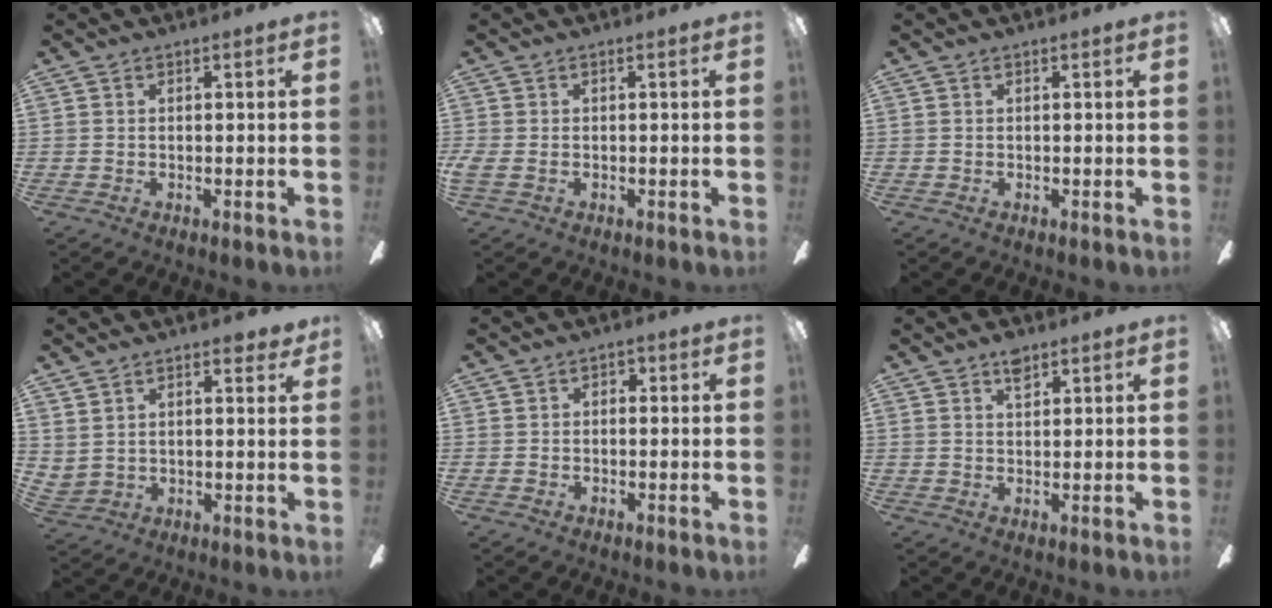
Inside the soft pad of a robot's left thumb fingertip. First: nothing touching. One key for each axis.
{"total": 2.0, "fx": -0.5, "fy": 0.8, "fz": 1.7, "tx": -0.038, "ty": 0.003, "tz": -0.010}
{"total": 0.0}
{"total": 4.9, "fx": 4.0, "fy": 2.5, "fz": 1.2, "tx": -0.019, "ty": -0.015, "tz": 0.075}
{"total": 1.5, "fx": -0.8, "fy": 1.2, "fz": 0.3, "tx": -0.004, "ty": 0.006, "tz": -0.017}
{"total": 3.3, "fx": 2.4, "fy": 1.5, "fz": 1.8, "tx": -0.023, "ty": -0.005, "tz": 0.040}